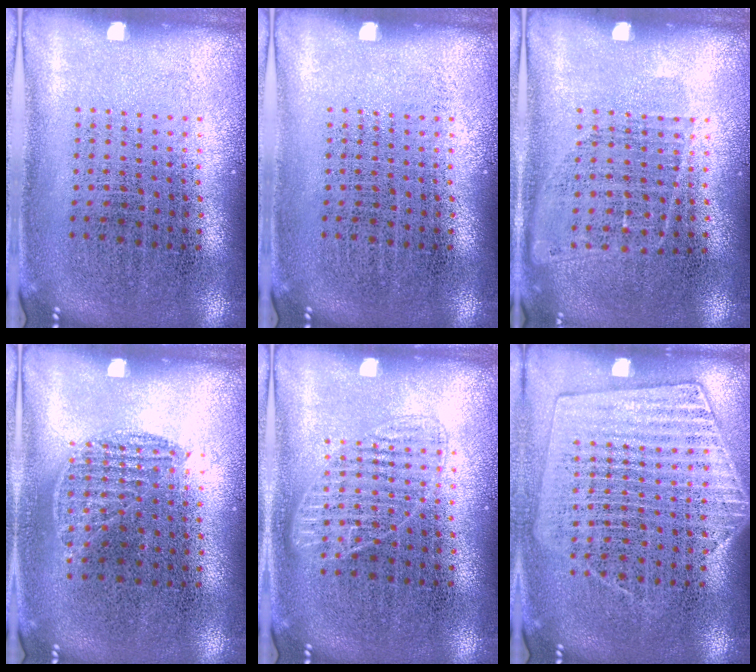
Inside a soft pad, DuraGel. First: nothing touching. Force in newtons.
{"total": 0.0}
{"total": 0.9, "press": 0.7, "slide": 0.4}
{"total": 0.7, "press": 0.6, "slide": 0.4}
{"total": 1.8, "press": 1.7, "slide": 0.4}
{"total": 1.4, "press": 1.3, "slide": 0.5}